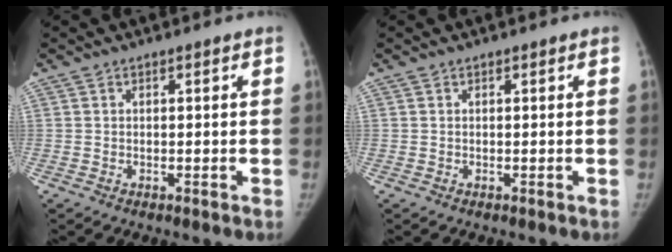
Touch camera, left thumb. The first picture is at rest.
{"total": 0.0}